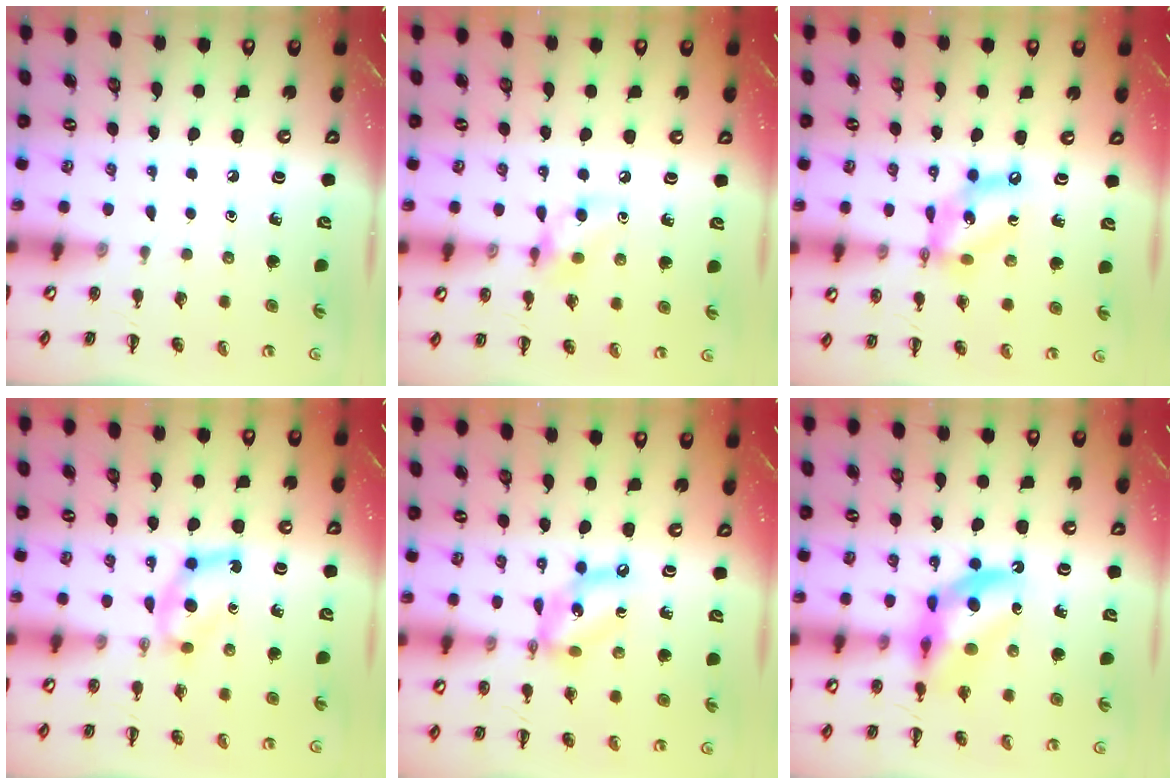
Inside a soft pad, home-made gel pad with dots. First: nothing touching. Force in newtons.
{"total": 7.5, "press": 7.4, "slide": 0.5}
{"total": 11.2, "press": 10.8, "slide": 2.9}
{"total": 5.6, "press": 5.4, "slide": 1.5}
{"total": 10.5, "press": 10.2, "slide": 2.6}
{"total": 10.8, "press": 10.3, "slide": 3.4}